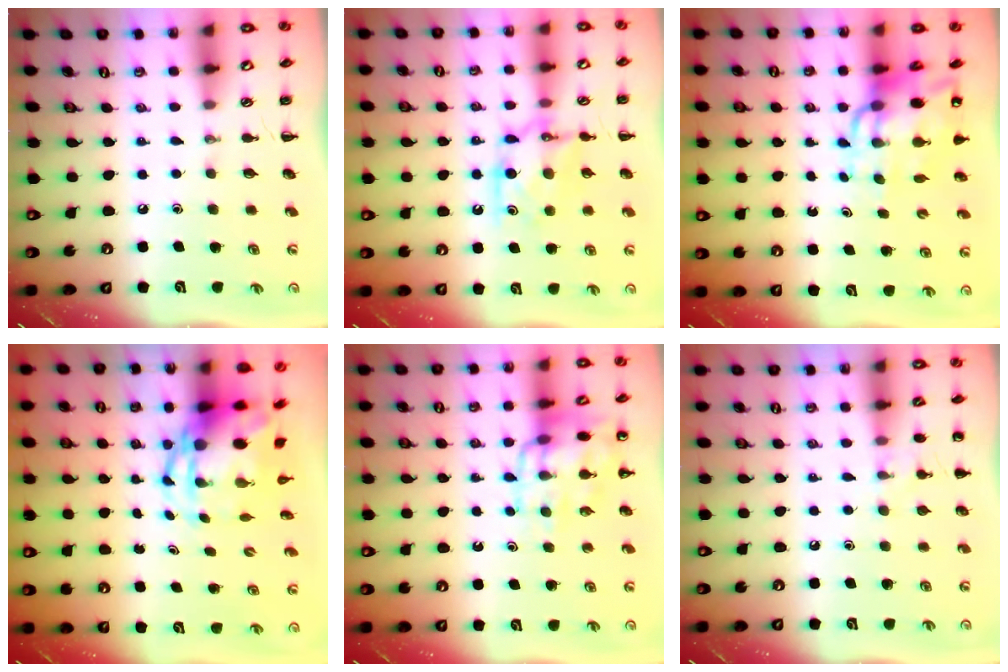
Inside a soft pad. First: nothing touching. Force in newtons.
{"total": 10.5, "press": 10.5, "slide": 0.5}
{"total": 13.4, "press": 12.8, "slide": 4.1}
{"total": 6.7, "press": 6.4, "slide": 1.9}
{"total": 13.2, "press": 13.1, "slide": 2.1}
{"total": 7.4, "press": 7.0, "slide": 2.1}